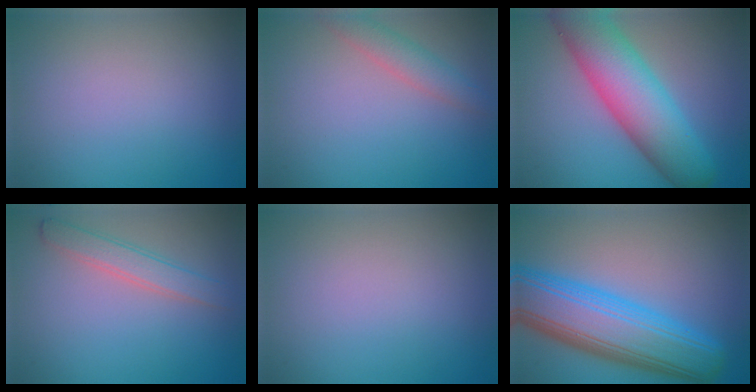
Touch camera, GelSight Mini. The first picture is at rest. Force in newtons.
{"total": 2.5, "press": 2.5, "slide": 0.2}
{"total": 10.5, "press": 10.4, "slide": 0.5}
{"total": 2.6, "press": 2.6, "slide": 0.1}
{"total": 0.0}
{"total": 10.8, "press": 10.8, "slide": 0.4}